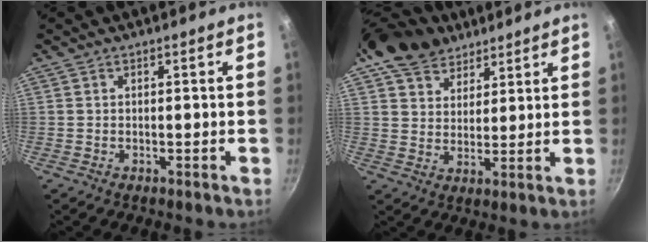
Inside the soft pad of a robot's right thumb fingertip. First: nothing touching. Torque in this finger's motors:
{"motor_torque": [0.78, 1.19, -0.32, 0.74, 0.07]}